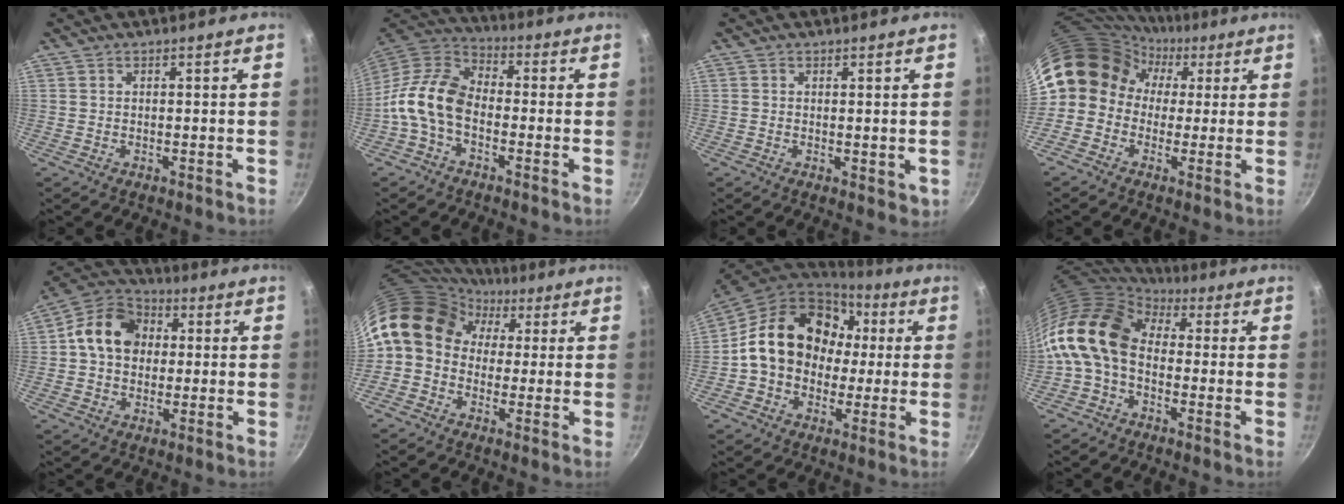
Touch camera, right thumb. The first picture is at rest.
{"total": 12.0, "force": [-3.1, 7.7, 8.6], "torque": [-0.151, 0.042, -0.082]}
{"total": 2.0, "force": [0.2, 1.2, 1.7], "torque": [-0.021, -0.005, 0.003]}
{"total": 13.0, "force": [1.4, 11.6, 5.6], "torque": [-0.070, 0.039, -0.002]}
{"total": 12.0, "force": [1.4, 9.6, 7.1], "torque": [-0.090, 0.021, 0.002]}
{"total": 14.8, "force": [2.5, 12.0, 8.2], "torque": [-0.132, 0.041, 0.019]}
{"total": 19.7, "force": [2.1, 15.9, 11.4], "torque": [-0.167, 0.049, 0.030]}
{"total": 14.7, "force": [0.2, 10.3, 10.6], "torque": [-0.194, 0.027, -0.019]}